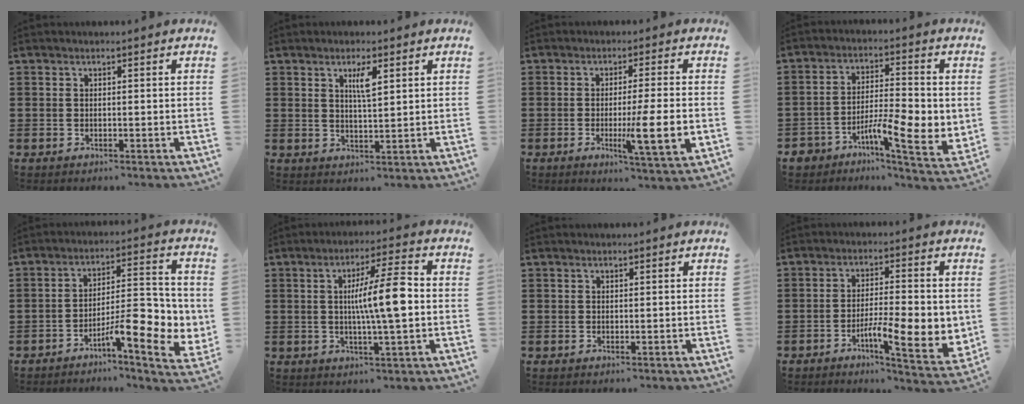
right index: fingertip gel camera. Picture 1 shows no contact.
{"total": 3.5, "force": [1.7, 0.8, 2.9], "torque": [-0.046, -0.002, 0.024]}
{"total": 8.3, "force": [-1.7, 0.3, 8.1], "torque": [-0.131, -0.021, -0.030]}
{"total": 8.4, "force": [-2.4, 3.0, 7.4], "torque": [-0.126, -0.010, -0.040]}
{"total": 10.0, "force": [-4.0, 3.0, 8.7], "torque": [-0.122, -0.009, -0.072]}
{"total": 9.3, "force": [0.4, 1.0, 9.2], "torque": [-0.167, 0.004, -0.001]}
{"total": 0.0}
{"total": 10.5, "force": [-2.4, 3.0, 9.8], "torque": [-0.150, -0.007, -0.036]}